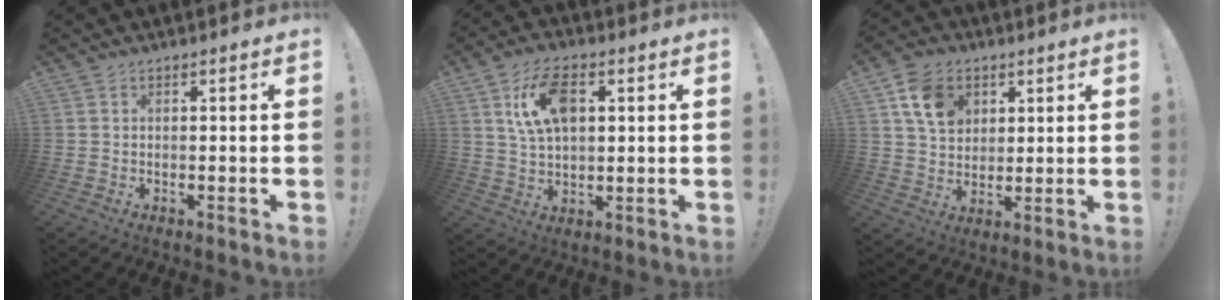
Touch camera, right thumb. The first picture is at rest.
{"total": 12.3, "force": [3.9, 7.1, 9.3], "torque": [-0.159, 0.007, 0.071]}
{"total": 11.4, "force": [5.2, 8.7, 5.3], "torque": [-0.079, -0.016, 0.103]}